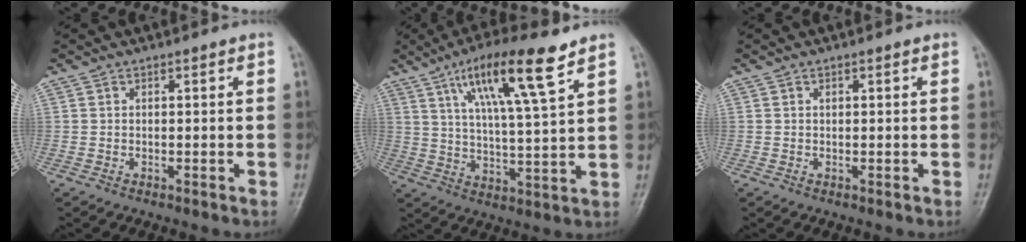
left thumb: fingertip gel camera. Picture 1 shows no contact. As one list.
[{"total": 14.5, "force": [8.3, 2.1, 11.8], "torque": [-0.204, -0.029, 0.146]}, {"total": 0.5, "force": [0.2, 0.4, 0.3], "torque": [-0.003, -0.001, 0.003]}]